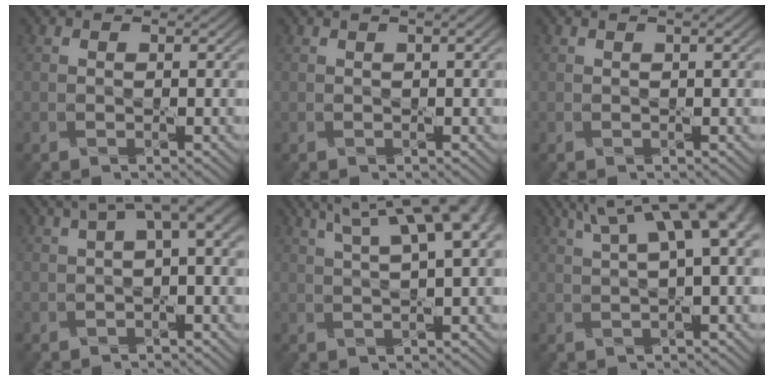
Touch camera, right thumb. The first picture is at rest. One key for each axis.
{"total": 1.7, "fx": 0.8, "fy": 0.3, "fz": 1.5, "tx": -0.026, "ty": 0.004, "tz": 0.004}
{"total": 0.8, "fx": 0.5, "fy": 0.1, "fz": 0.6, "tx": -0.014, "ty": 0.001, "tz": 0.002}
{"total": 5.5, "fx": 1.6, "fy": 1.5, "fz": 5.1, "tx": -0.076, "ty": 0.022, "tz": 0.027}
{"total": 10.9, "fx": 4.8, "fy": 2.8, "fz": 9.3, "tx": -0.135, "ty": 0.037, "tz": 0.062}
{"total": 10.2, "fx": 3.8, "fy": 3.0, "fz": 9.0, "tx": -0.138, "ty": 0.033, "tz": 0.058}